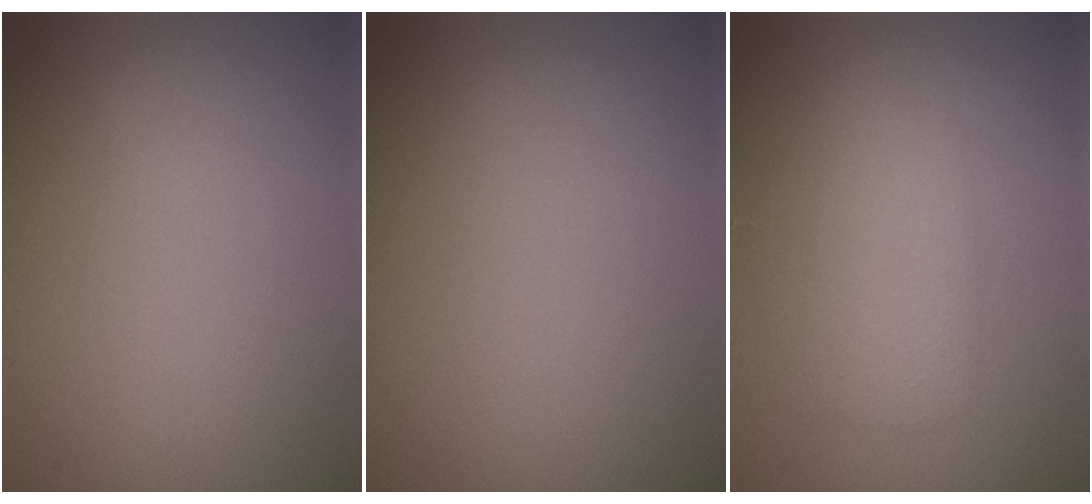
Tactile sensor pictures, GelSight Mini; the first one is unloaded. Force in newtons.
{"total": 0.0}
{"total": 3.4, "press": 3.4, "slide": 0.0}